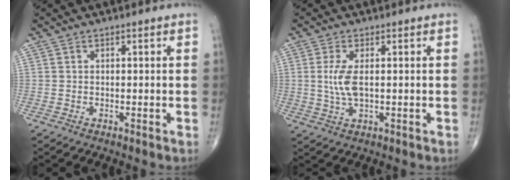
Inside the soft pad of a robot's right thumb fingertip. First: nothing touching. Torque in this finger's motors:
{"motor_torque": [-0.08, 0.42, 0.44, 0.39, 0.01]}